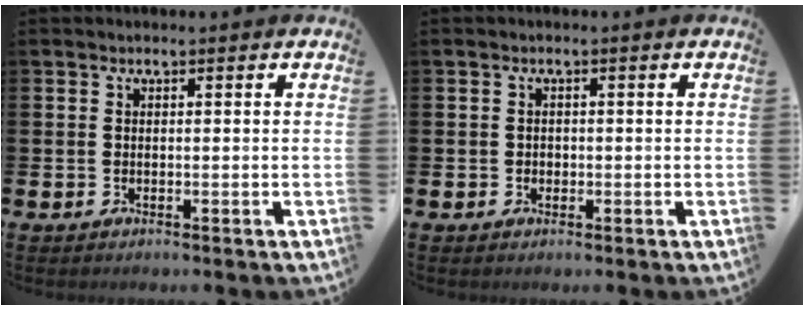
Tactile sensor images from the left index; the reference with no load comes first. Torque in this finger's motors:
{"motor_torque": [-0.06, 0.02, -0.02, -0.01]}